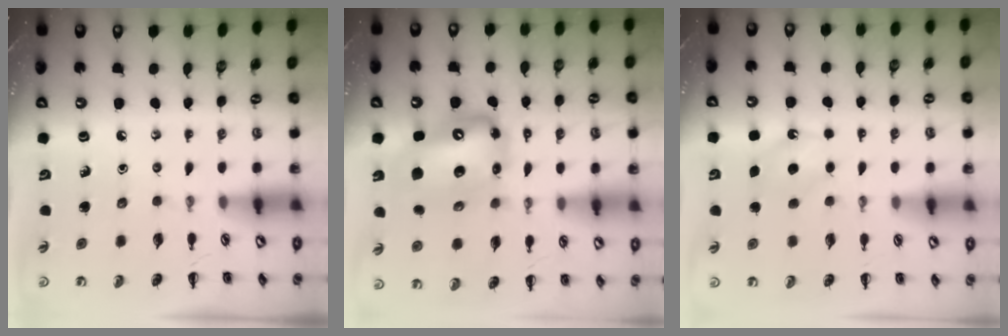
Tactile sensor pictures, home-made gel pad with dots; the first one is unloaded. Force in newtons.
{"total": 14.5, "press": 13.9, "slide": 4.0}
{"total": 7.5, "press": 7.3, "slide": 1.9}